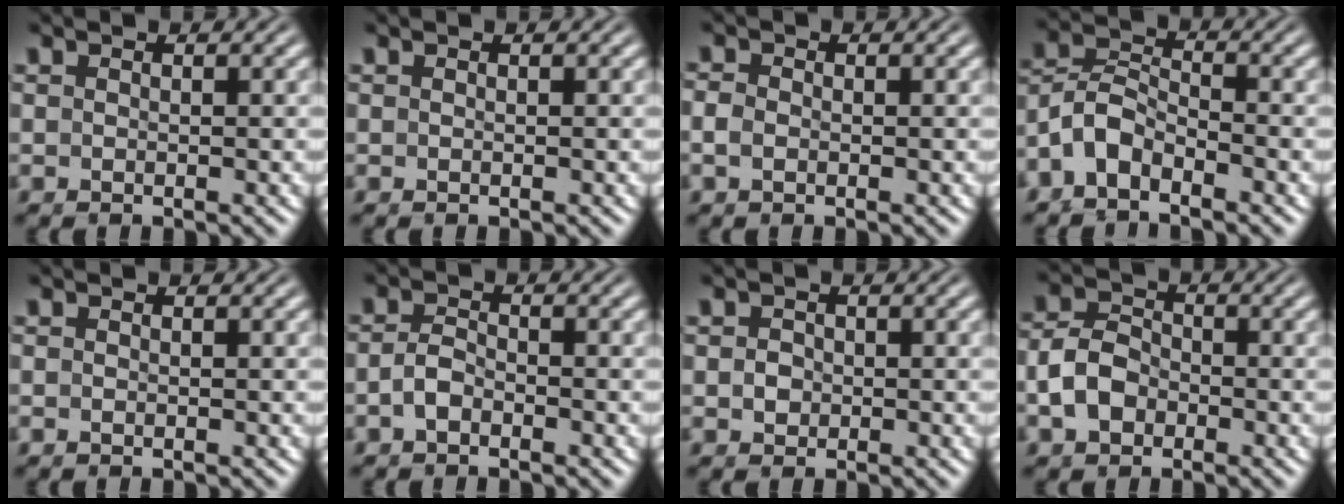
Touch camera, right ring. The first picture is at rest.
{"total": 0.0}
{"total": 1.0, "force": [-0.2, 0.7, 0.6], "torque": [-0.018, -0.003, -0.005]}
{"total": 7.2, "force": [-2.5, 6.2, 2.8], "torque": [-0.086, -0.022, -0.050]}
{"total": 0.0}
{"total": 1.8, "force": [-1.0, 1.1, 1.1], "torque": [-0.031, -0.010, -0.012]}
{"total": 1.0, "force": [0.2, 1.0, 0.2], "torque": [-0.013, -0.002, 0.005]}
{"total": 4.9, "force": [-1.2, 4.1, 2.5], "torque": [-0.055, -0.013, -0.015]}